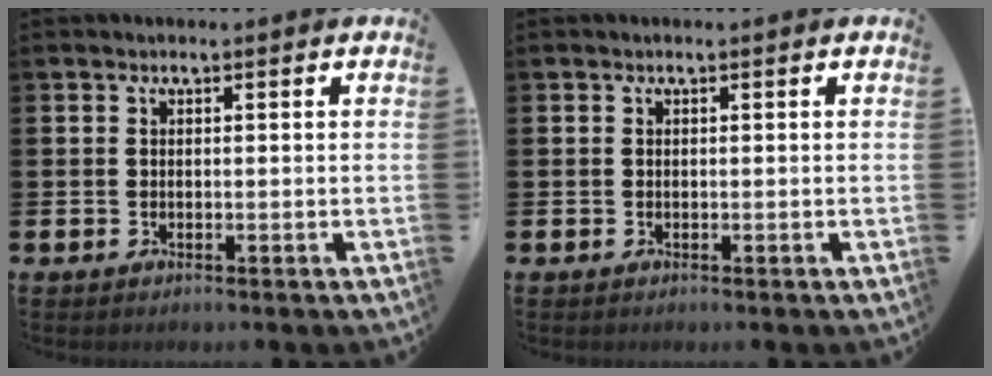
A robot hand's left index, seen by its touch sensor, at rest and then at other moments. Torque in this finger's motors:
{"motor_torque": [-0.08, -0.10, -0.01, 0.00]}